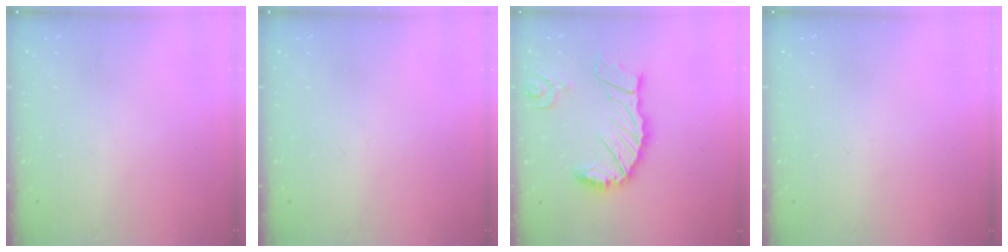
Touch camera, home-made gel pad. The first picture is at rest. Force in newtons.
{"total": 0.0}
{"total": 17.5, "press": 17.4, "slide": 2.0}
{"total": 0.0}